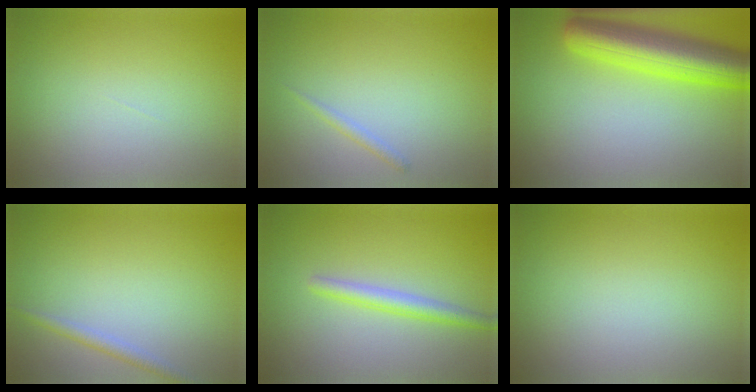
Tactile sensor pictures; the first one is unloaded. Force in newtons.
{"total": 0.8, "press": 0.8, "slide": 0.0}
{"total": 7.7, "press": 7.7, "slide": 0.3}
{"total": 1.5, "press": 1.5, "slide": 0.0}
{"total": 2.3, "press": 2.2, "slide": 0.2}
{"total": 0.0}